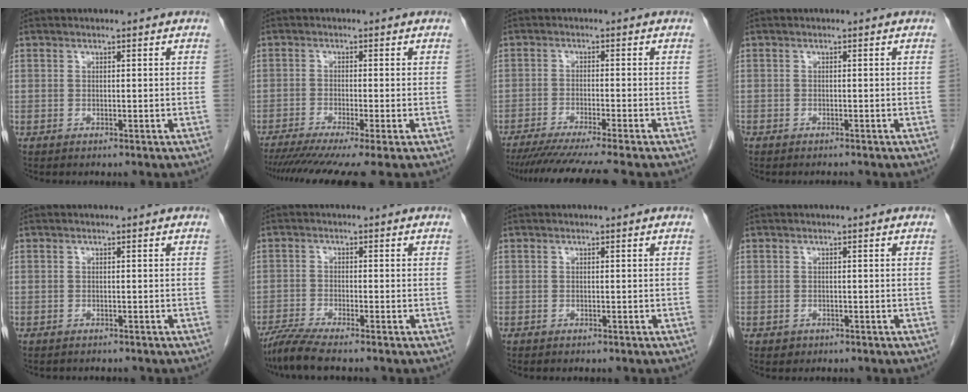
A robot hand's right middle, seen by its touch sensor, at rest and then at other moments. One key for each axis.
{"total": 10.1, "fx": -8.0, "fy": -0.6, "fz": 6.1, "tx": -0.082, "ty": -0.027, "tz": -0.124}
{"total": 12.1, "fx": -10.4, "fy": -1.5, "fz": 5.9, "tx": -0.062, "ty": -0.033, "tz": -0.158}
{"total": 1.1, "fx": -1.0, "fy": 0.3, "fz": 0.1, "tx": -0.005, "ty": -0.003, "tz": -0.017}
{"total": 1.5, "fx": -1.3, "fy": 0.5, "fz": 0.2, "tx": -0.013, "ty": -0.003, "tz": -0.016}
{"total": 4.7, "fx": -3.9, "fy": -0.4, "fz": 2.6, "tx": -0.053, "ty": -0.017, "tz": -0.078}
{"total": 0.0}
{"total": 0.8, "fx": -0.4, "fy": 0.8, "fz": 0.1, "tx": -0.003, "ty": 0.003, "tz": 0.000}